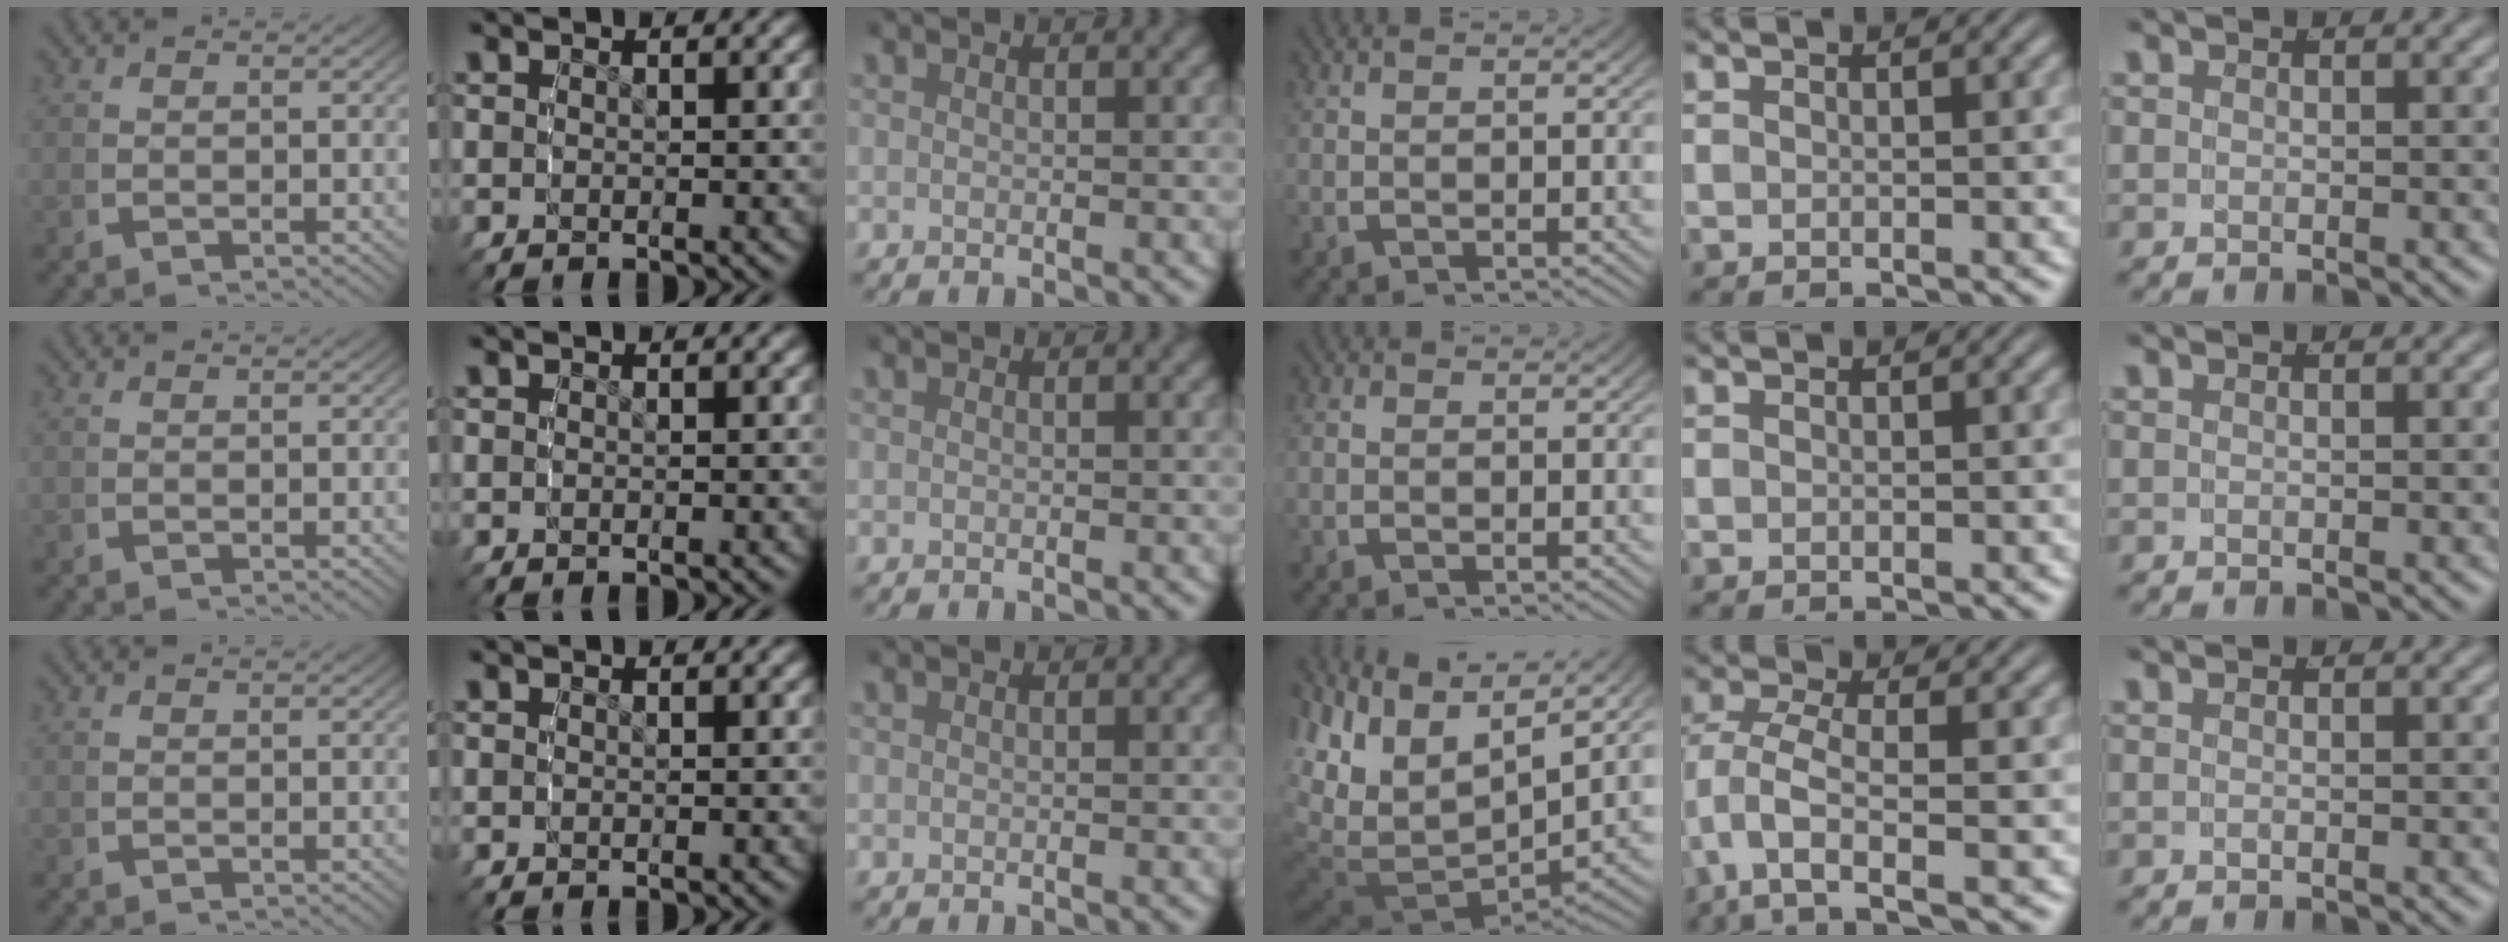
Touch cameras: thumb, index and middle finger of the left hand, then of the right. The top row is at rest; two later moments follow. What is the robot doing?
{"motion": "grasp_and_lifting", "object": "backpack"}